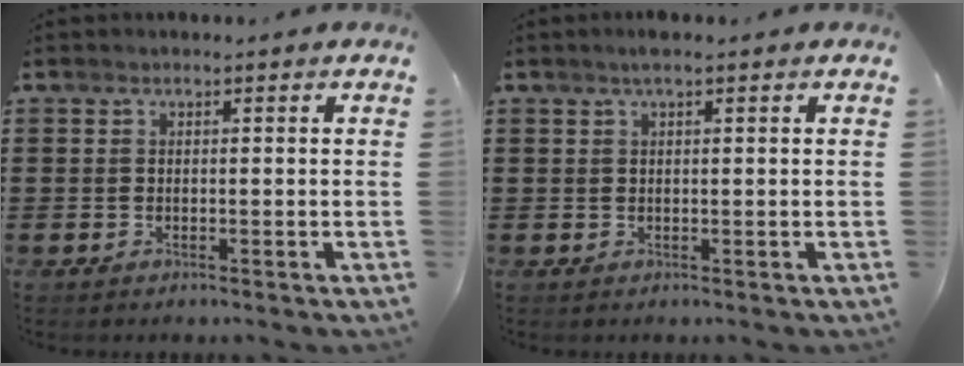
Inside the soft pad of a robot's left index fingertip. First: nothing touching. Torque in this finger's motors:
{"motor_torque": [0.46, -0.24, 0.06, 0.05]}